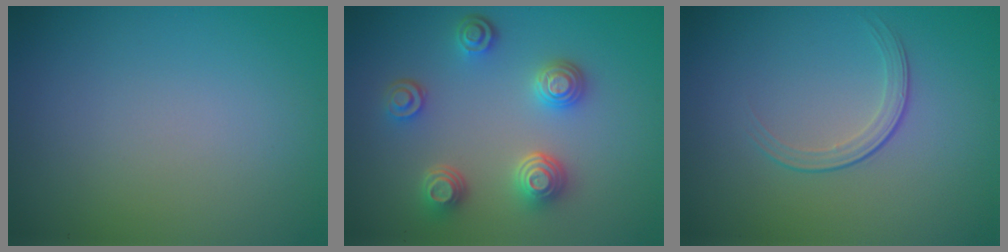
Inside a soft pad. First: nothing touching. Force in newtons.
{"total": 3.9, "press": 3.3, "slide": 2.0}
{"total": 1.7, "press": 0.9, "slide": 1.4}